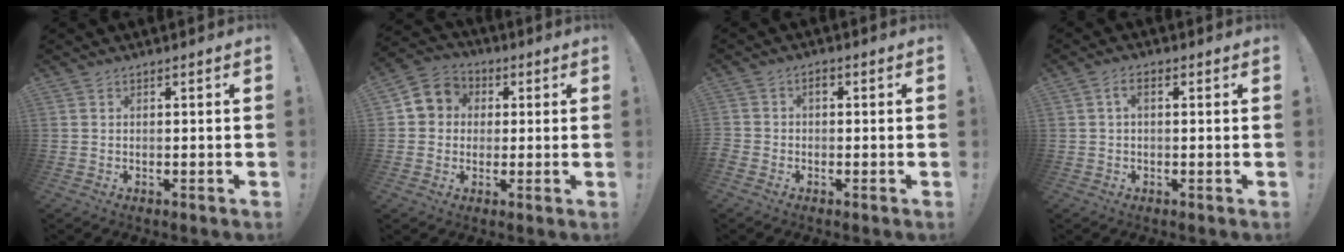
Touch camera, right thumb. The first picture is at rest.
{"total": 7.5, "force": [0.5, 7.1, 2.1], "torque": [-0.024, 0.009, 0.016]}
{"total": 2.5, "force": [-1.0, 1.8, 1.3], "torque": [-0.031, 0.007, -0.022]}
{"total": 2.9, "force": [0.4, 1.5, 2.5], "torque": [-0.041, 0.006, 0.004]}